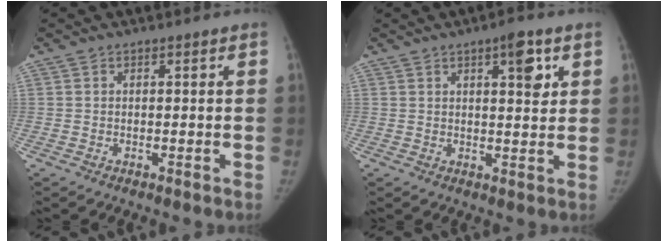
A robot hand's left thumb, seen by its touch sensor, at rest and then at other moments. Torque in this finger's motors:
{"motor_torque": [1.08, 0.67, 0.56, -0.26, 0.21]}